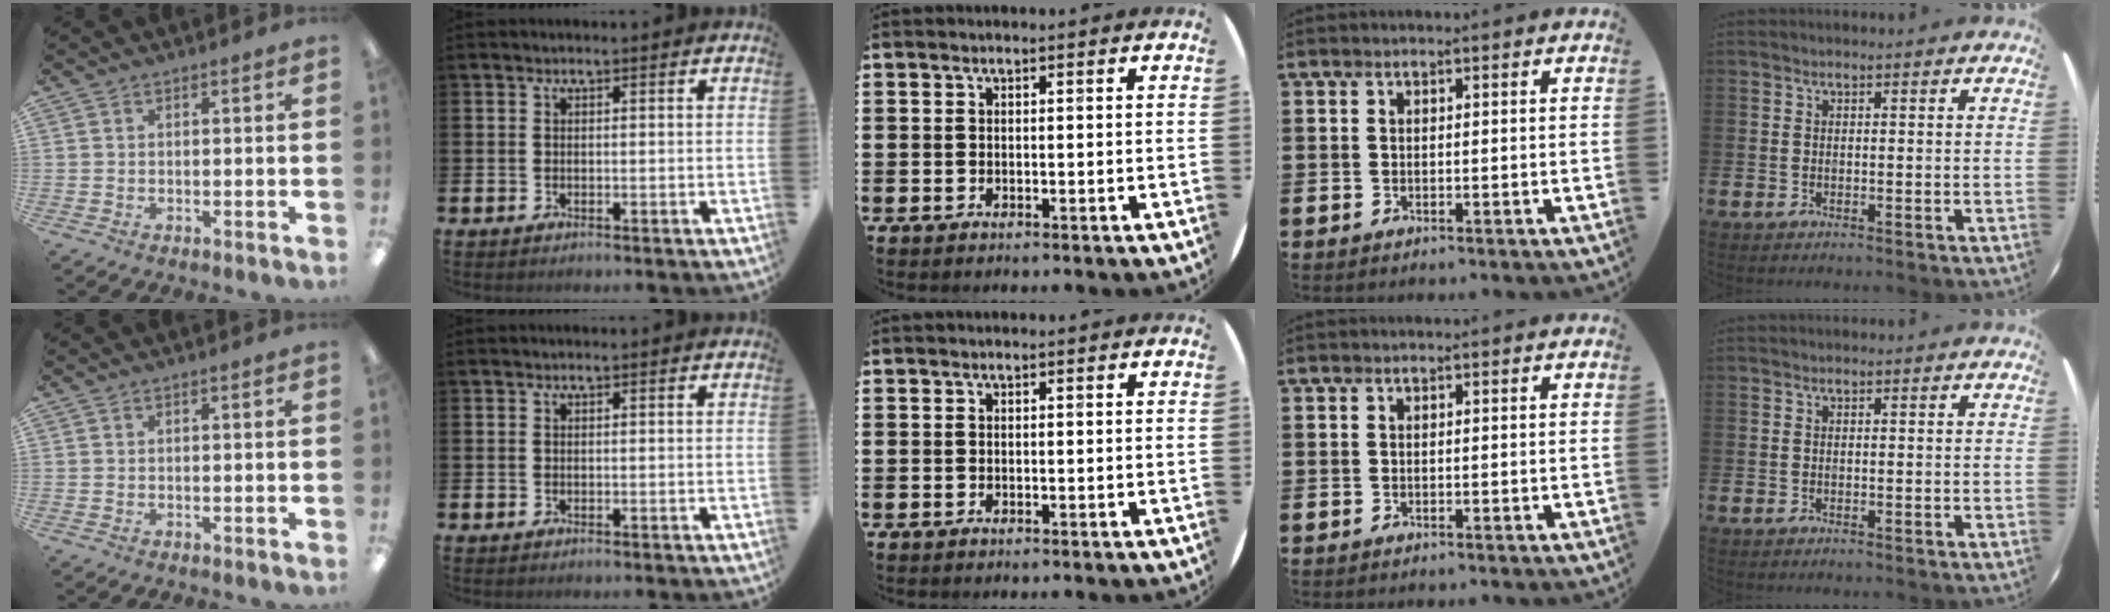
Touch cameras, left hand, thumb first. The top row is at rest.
{}